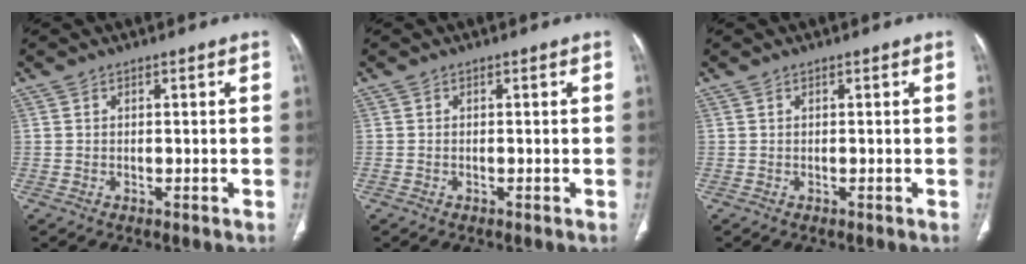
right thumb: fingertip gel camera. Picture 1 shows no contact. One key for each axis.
{"total": 0.0}
{"total": 0.0}